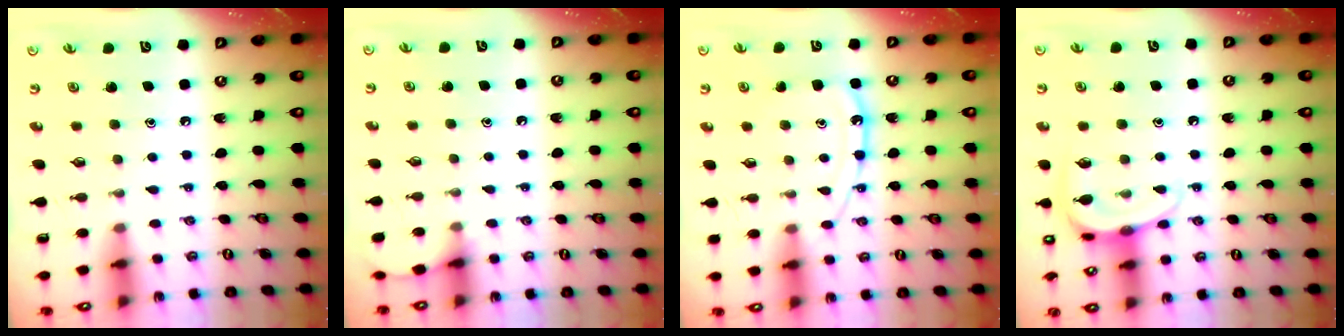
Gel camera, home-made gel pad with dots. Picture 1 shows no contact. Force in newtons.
{"total": 3.8, "press": 3.8, "slide": 0.5}
{"total": 12.6, "press": 12.6, "slide": 0.6}
{"total": 9.7, "press": 9.7, "slide": 0.9}